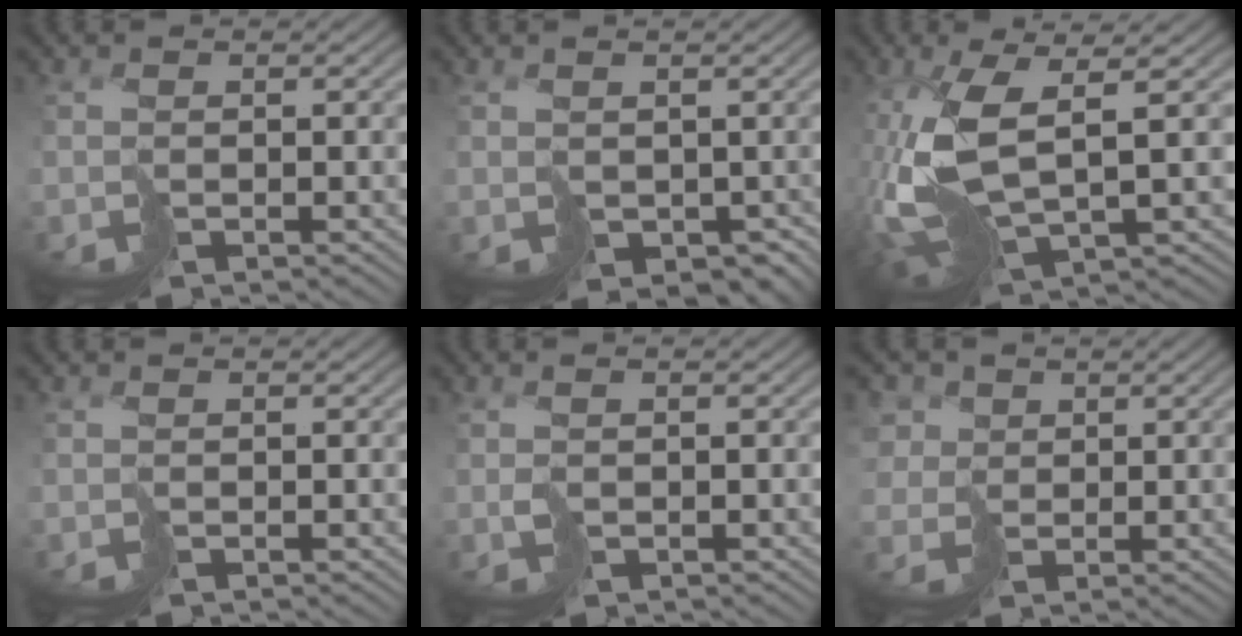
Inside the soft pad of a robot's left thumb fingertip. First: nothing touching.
{"total": 2.9, "force": [0.1, 2.0, 2.0], "torque": [-0.042, -0.012, 0.006]}
{"total": 12.1, "force": [-0.3, 4.9, 11.0], "torque": [-0.267, -0.021, 0.000]}
{"total": 0.0}
{"total": 1.5, "force": [-0.1, 0.6, 1.4], "torque": [-0.036, 0.000, 0.001]}
{"total": 5.1, "force": [1.5, 4.4, 2.1], "torque": [-0.088, 0.009, 0.022]}